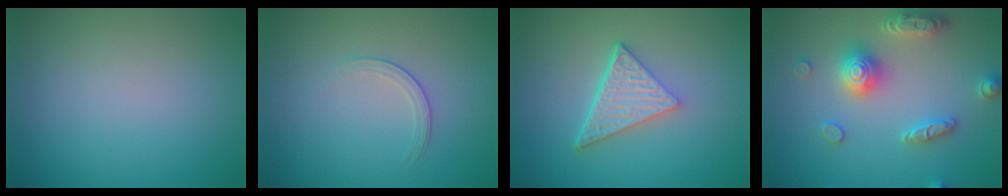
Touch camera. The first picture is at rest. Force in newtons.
{"total": 1.5, "press": 0.7, "slide": 1.4}
{"total": 4.7, "press": 3.4, "slide": 3.3}
{"total": 4.1, "press": 4.0, "slide": 0.8}